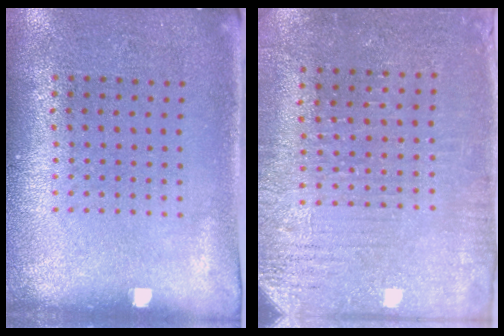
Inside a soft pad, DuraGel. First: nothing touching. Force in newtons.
{"total": 3.0, "press": 2.9, "slide": 0.7}